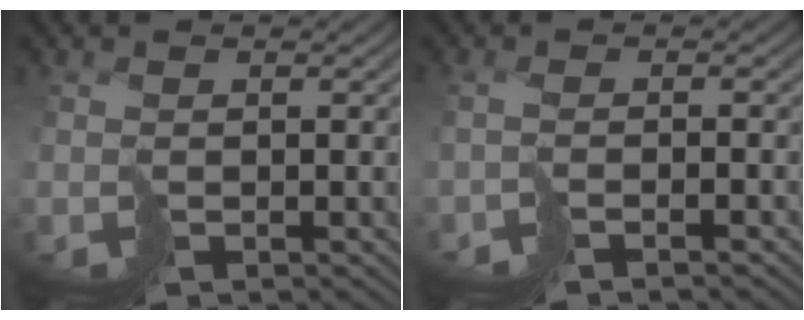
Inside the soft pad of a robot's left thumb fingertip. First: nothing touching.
{"total": 2.2, "force": [-1.9, -0.6, 1.0], "torque": [-0.014, 0.005, -0.036]}